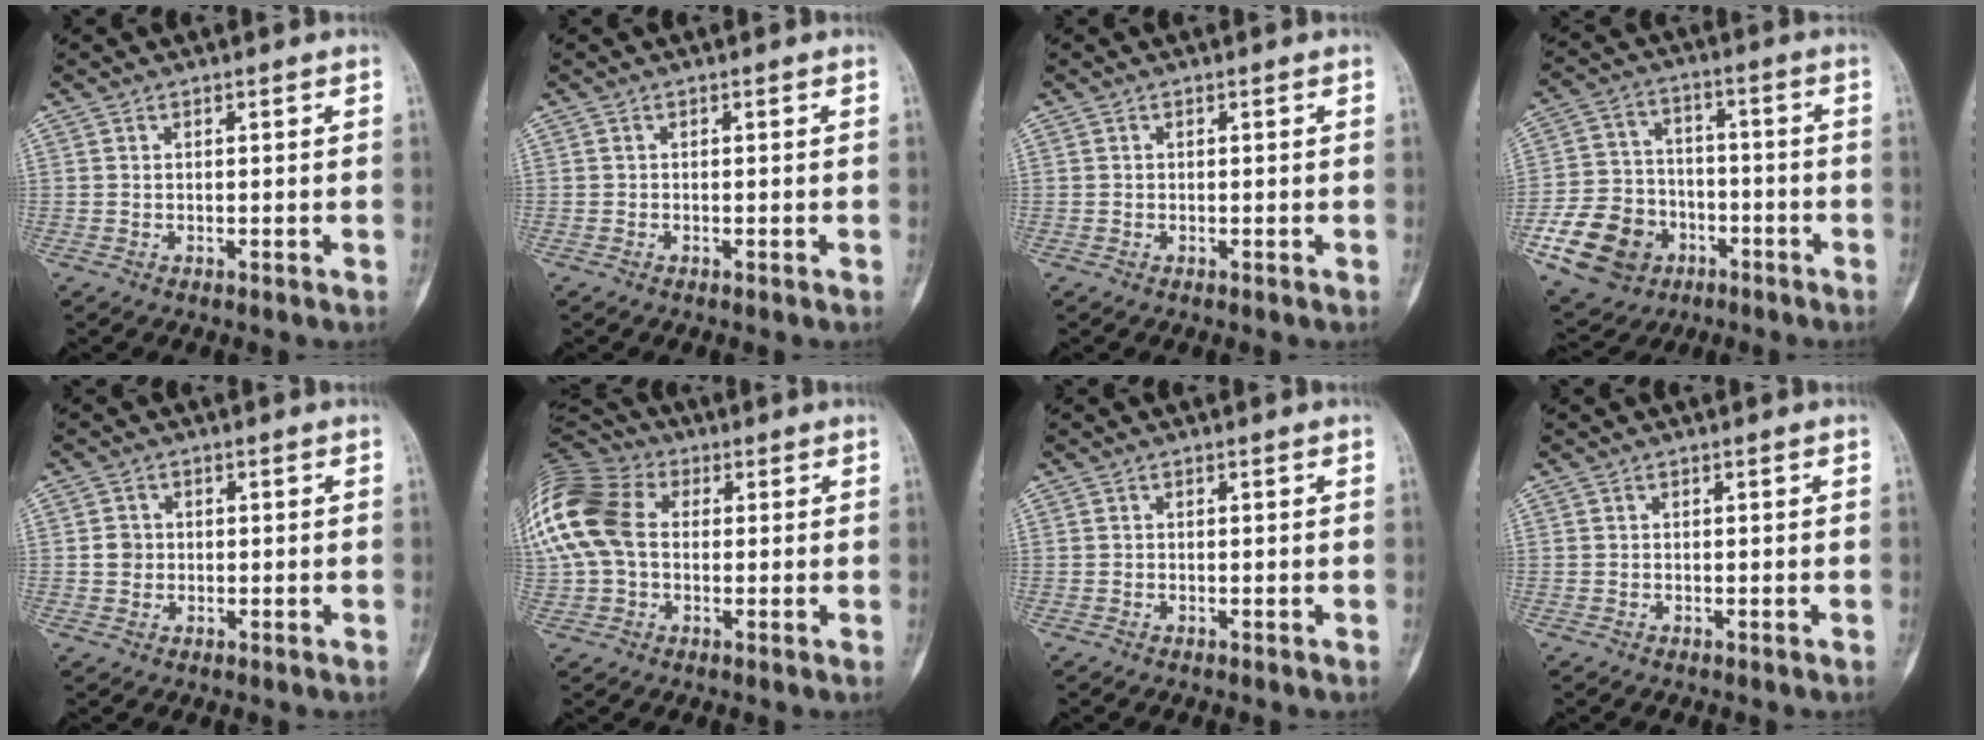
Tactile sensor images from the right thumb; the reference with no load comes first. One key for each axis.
{"total": 0.0}
{"total": 0.0}
{"total": 16.1, "fx": -6.6, "fy": 12.8, "fz": 7.1, "tx": -0.120, "ty": 0.043, "tz": -0.106}
{"total": 2.4, "fx": 0.0, "fy": 2.2, "fz": 0.9, "tx": -0.004, "ty": 0.005, "tz": 0.000}
{"total": 20.7, "fx": 3.3, "fy": 14.9, "fz": 14.0, "tx": -0.341, "ty": 0.045, "tz": 0.061}
{"total": 0.0}
{"total": 0.0}